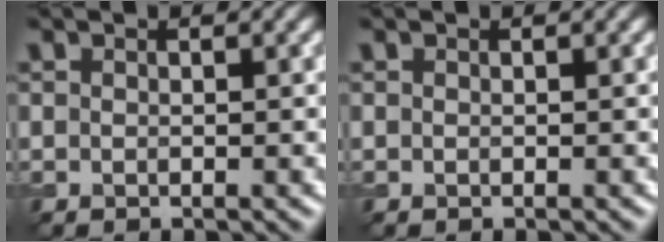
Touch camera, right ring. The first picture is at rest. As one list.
[{"total": 0.0}]